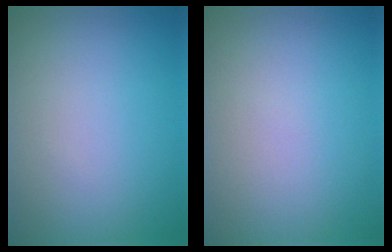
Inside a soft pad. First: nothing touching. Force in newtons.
{"total": 0.0}